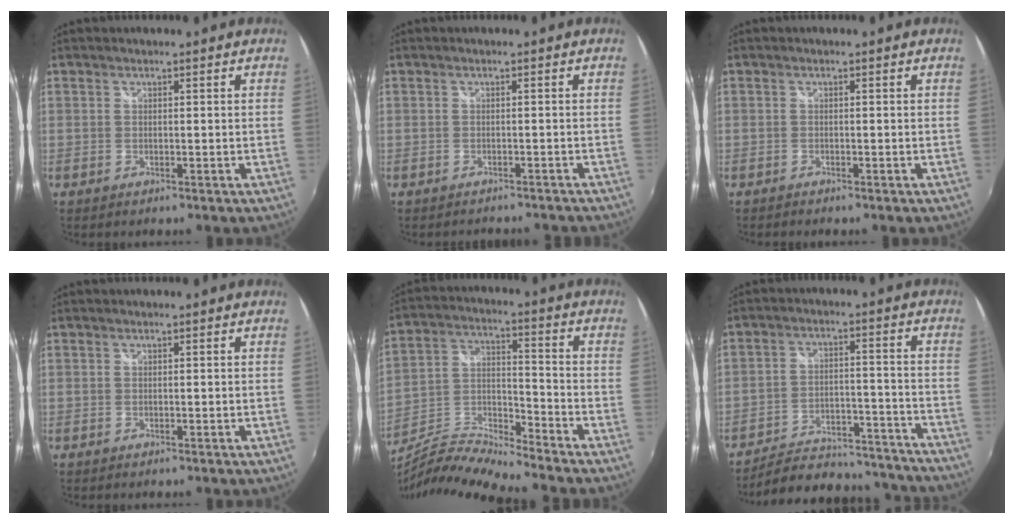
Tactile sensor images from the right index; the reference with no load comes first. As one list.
[{"total": 5.0, "force": [-4.7, 1.2, 1.4], "torque": [-0.030, -0.013, -0.059]}, {"total": 1.0, "force": [-1.0, 0.2, 0.1], "torque": [-0.007, -0.009, -0.017]}, {"total": 0.0}, {"total": 10.9, "force": [-9.8, 0.5, 4.8], "torque": [-0.106, 0.001, -0.194]}, {"total": 22.4, "force": [-20.2, 6.7, 6.7], "torque": [-0.129, 0.023, -0.254]}]